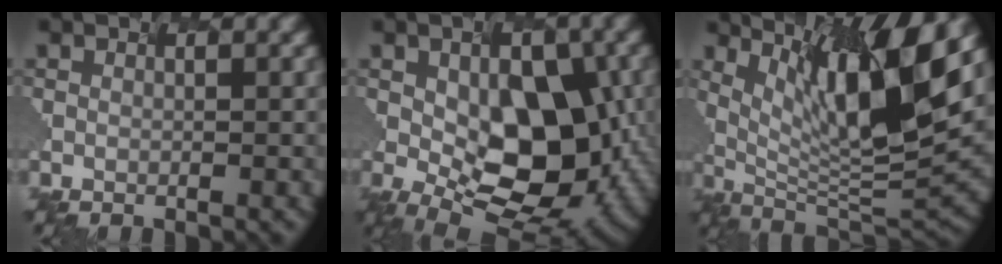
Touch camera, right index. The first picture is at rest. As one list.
[{"total": 10.9, "force": [-1.1, 6.0, 9.0], "torque": [-0.134, -0.004, -0.006]}, {"total": 11.2, "force": [4.6, 2.5, 9.9], "torque": [-0.175, -0.005, 0.101]}]